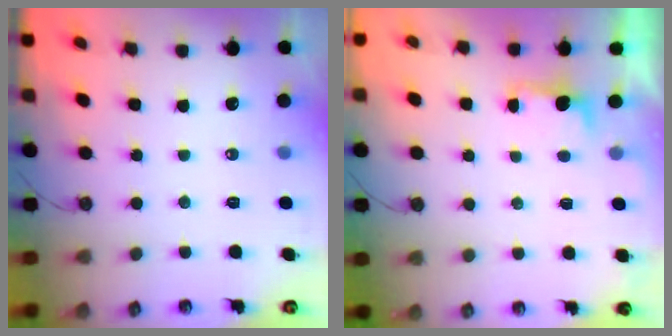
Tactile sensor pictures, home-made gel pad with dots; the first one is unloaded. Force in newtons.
{"total": 1.6, "press": 1.4, "slide": 0.8}